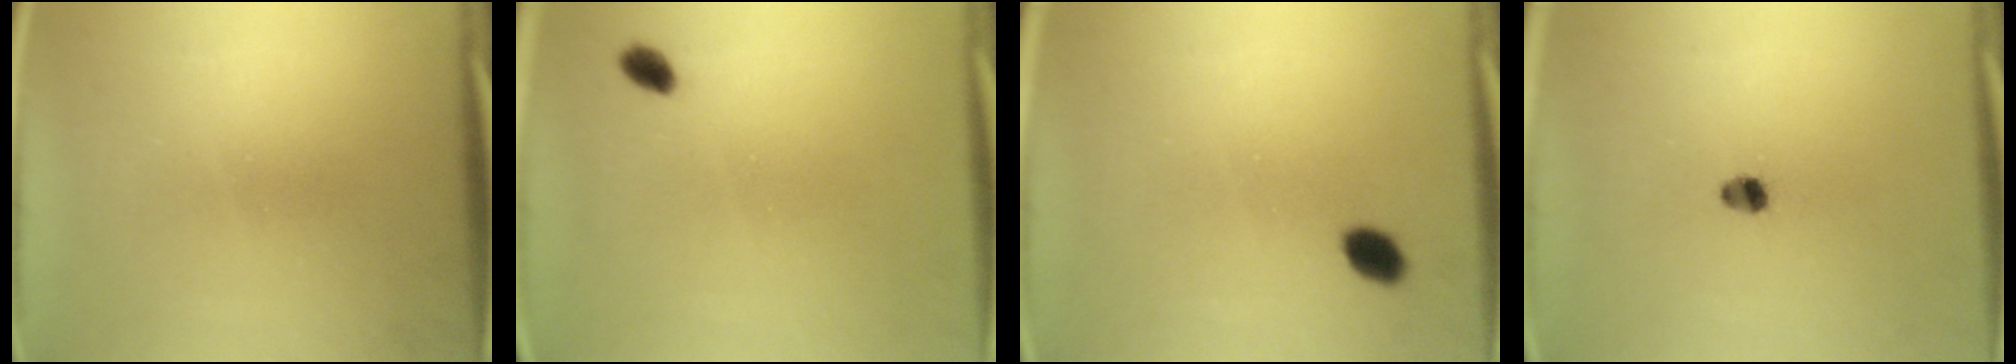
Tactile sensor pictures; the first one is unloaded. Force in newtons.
{"total": 1.9}
{"total": 3.1}
{"total": 2.3}